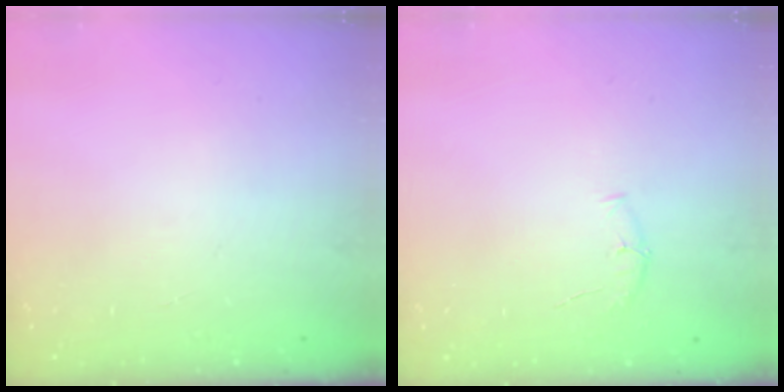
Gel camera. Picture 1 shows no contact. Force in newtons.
{"total": 4.8, "press": 4.6, "slide": 1.2}